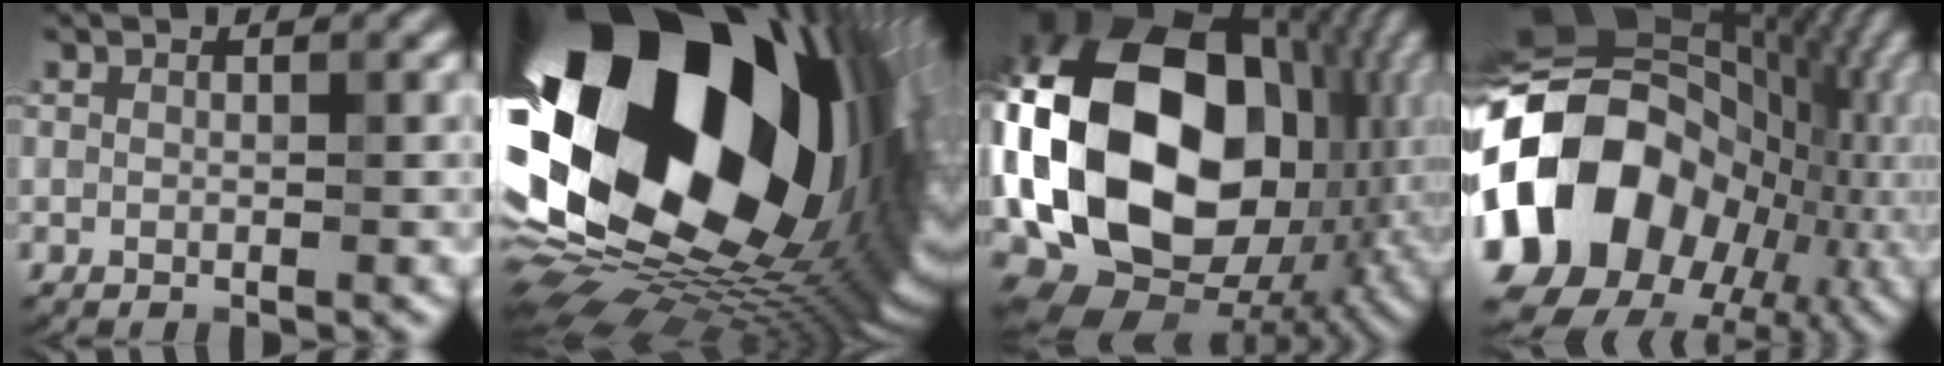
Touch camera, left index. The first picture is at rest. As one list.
[{"total": 23.5, "force": [5.7, 13.8, 18.2], "torque": [-0.323, -0.043, 0.118]}, {"total": 22.6, "force": [-0.3, 16.2, 15.7], "torque": [-0.369, -0.009, 0.006]}, {"total": 21.1, "force": [-3.9, 16.7, 12.3], "torque": [-0.266, -0.012, -0.059]}]